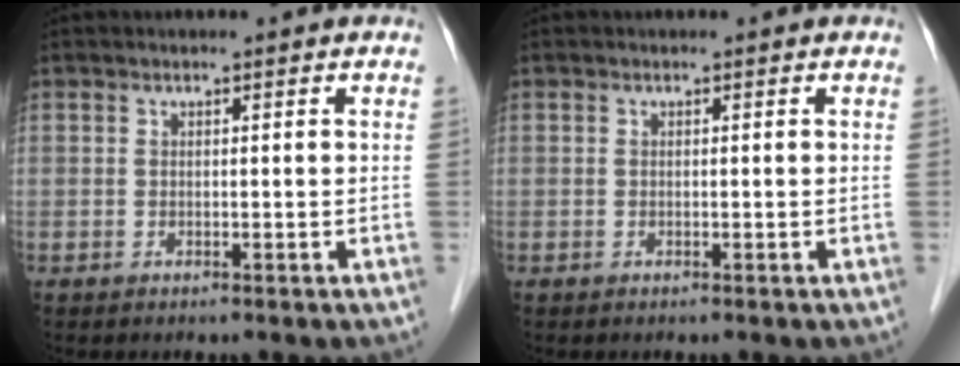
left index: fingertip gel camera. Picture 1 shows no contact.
{"total": 0.0}